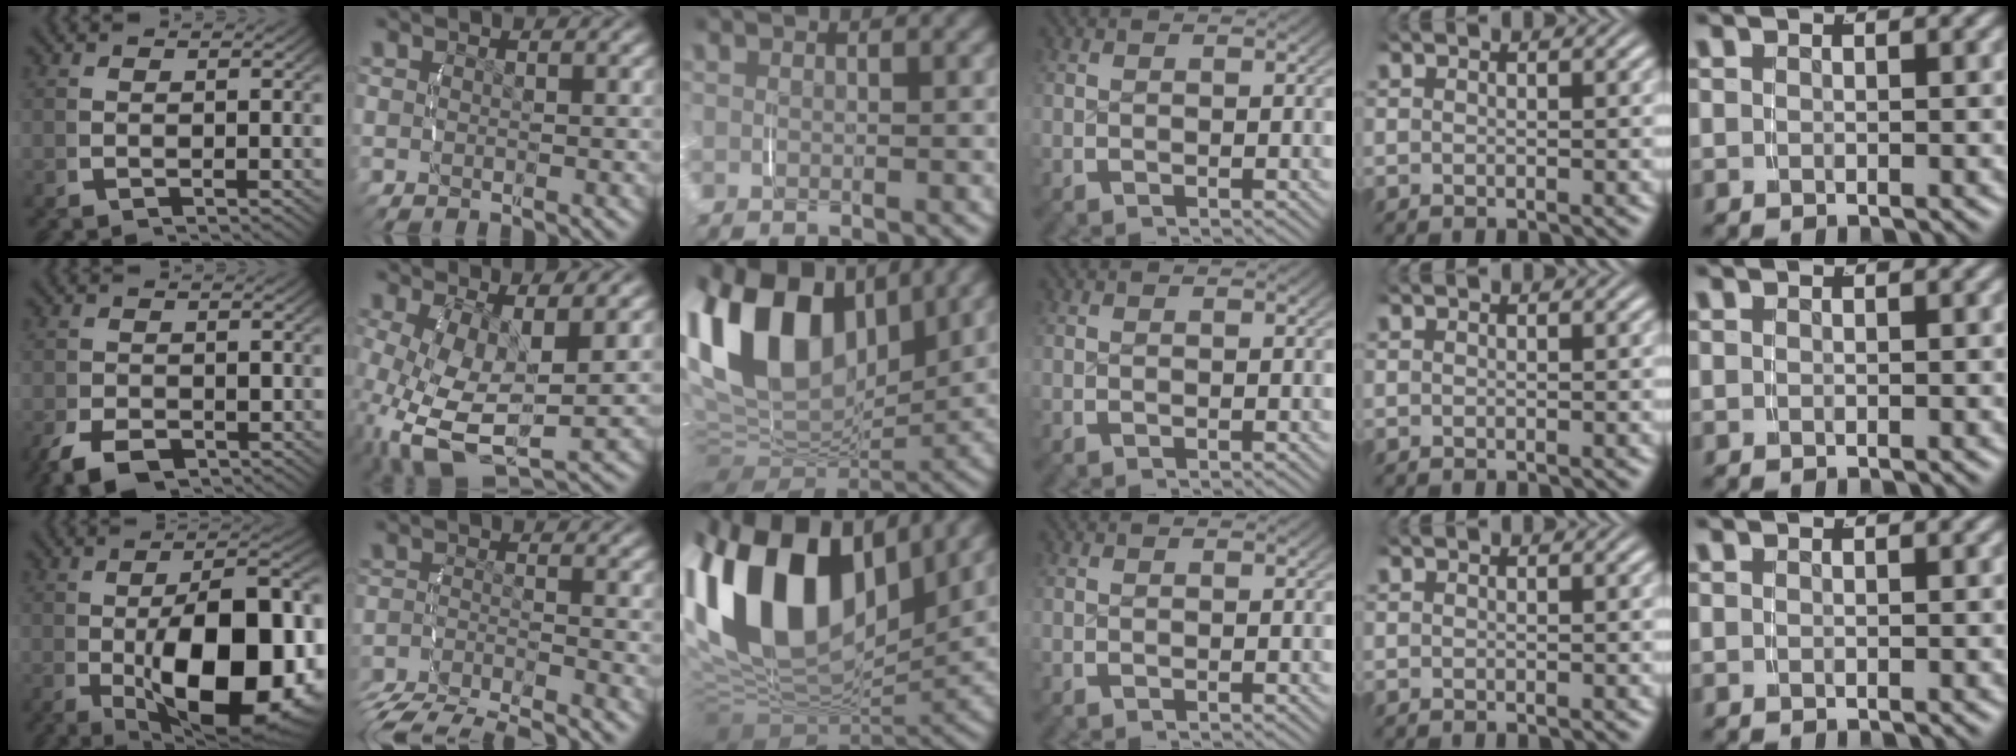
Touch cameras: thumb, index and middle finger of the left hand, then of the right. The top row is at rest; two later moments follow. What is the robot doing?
{"motion": "grasp_and_lifting", "object": "velcro strap"}